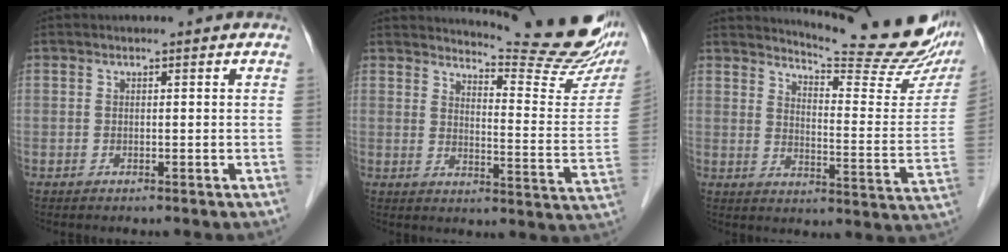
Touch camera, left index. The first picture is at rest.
{"total": 17.5, "force": [16.2, 1.0, 6.4], "torque": [-0.090, -0.105, 0.186]}
{"total": 19.7, "force": [17.9, 1.5, 8.0], "torque": [-0.116, -0.090, 0.216]}